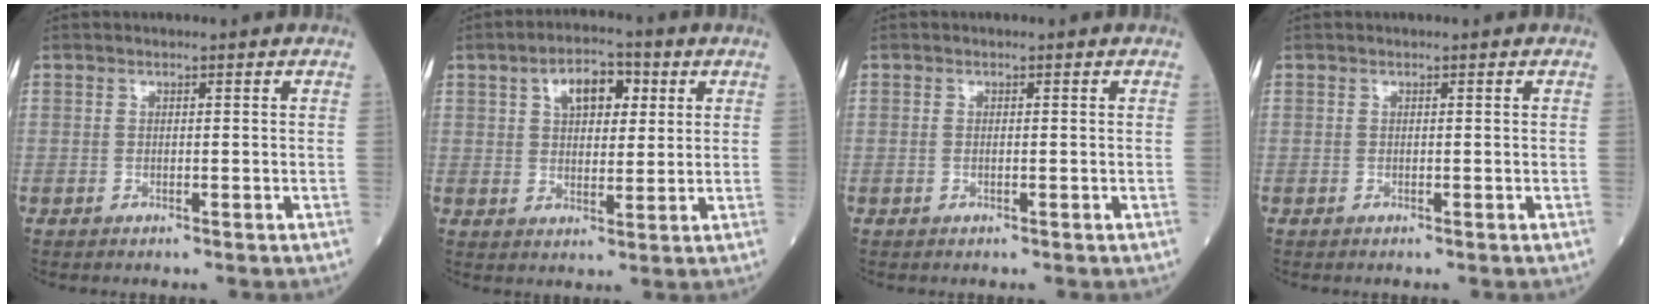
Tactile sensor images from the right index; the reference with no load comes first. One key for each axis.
{"total": 7.2, "fx": 2.8, "fy": 3.8, "fz": 5.5, "tx": -0.086, "ty": 0.017, "tz": 0.045}
{"total": 0.7, "fx": -0.1, "fy": 0.4, "fz": 0.6, "tx": -0.017, "ty": -0.001, "tz": -0.001}
{"total": 0.0}